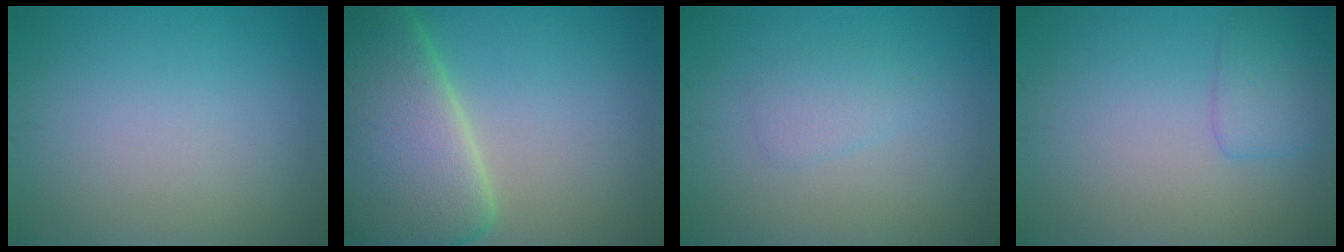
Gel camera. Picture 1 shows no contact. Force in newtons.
{"total": 12.2, "press": 12.1, "slide": 0.8}
{"total": 1.4, "press": 1.4, "slide": 0.1}
{"total": 2.3, "press": 2.3, "slide": 0.1}